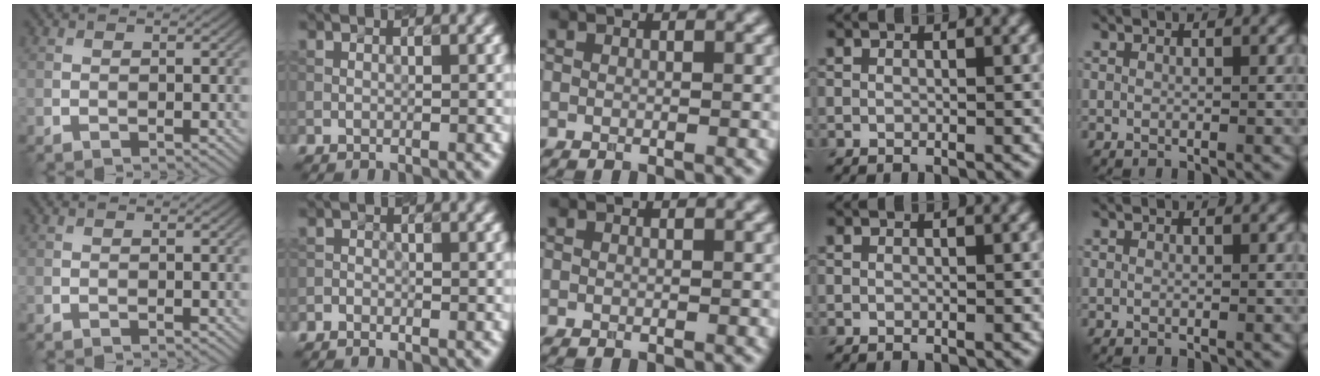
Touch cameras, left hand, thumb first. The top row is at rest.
{"index": {"total": 0.9, "force": [-0.9, 0.4, 0.1], "torque": [0.003, 0.000, -0.020]}}